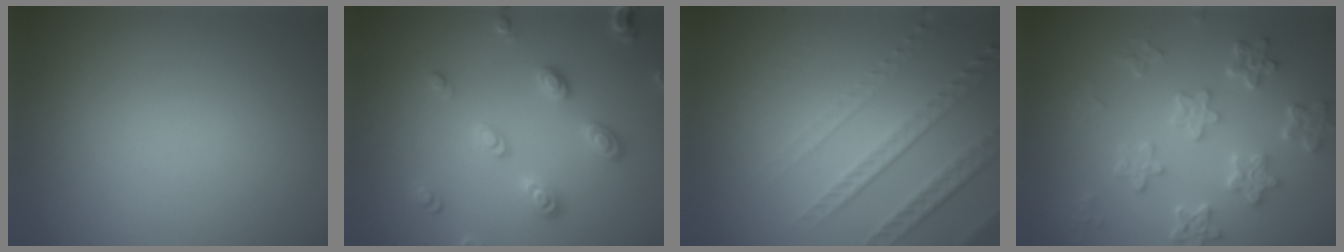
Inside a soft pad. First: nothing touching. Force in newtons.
{"total": 2.8, "press": 2.7, "slide": 0.8}
{"total": 5.0, "press": 3.2, "slide": 3.8}
{"total": 5.6, "press": 4.3, "slide": 3.6}